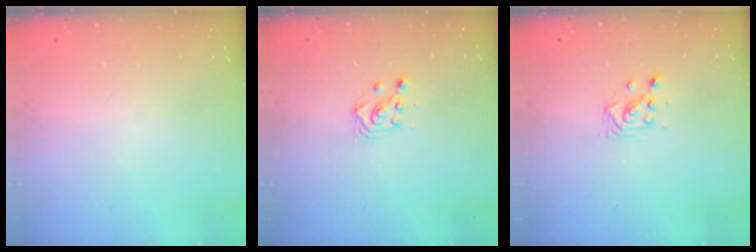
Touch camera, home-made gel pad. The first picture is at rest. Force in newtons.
{"total": 3.0, "press": 2.9, "slide": 0.8}
{"total": 3.7, "press": 3.7, "slide": 0.1}